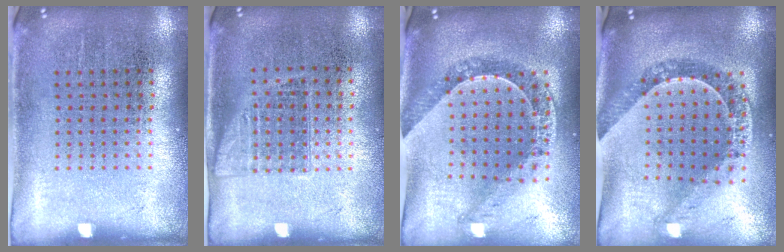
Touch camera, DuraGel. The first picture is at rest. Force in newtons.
{"total": 1.0, "press": 0.9, "slide": 0.5}
{"total": 1.0, "press": 1.0, "slide": 0.1}
{"total": 1.2, "press": 1.2, "slide": 0.4}